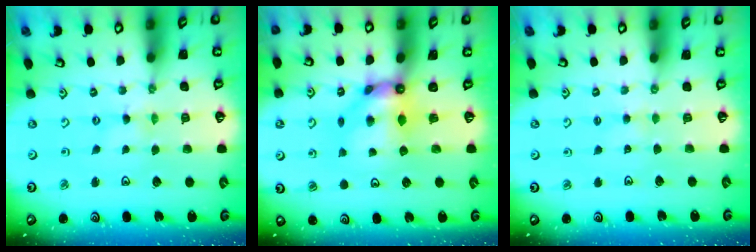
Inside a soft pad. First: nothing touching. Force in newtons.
{"total": 8.3, "press": 8.3, "slide": 0.8}
{"total": 1.7, "press": 1.7, "slide": 0.4}